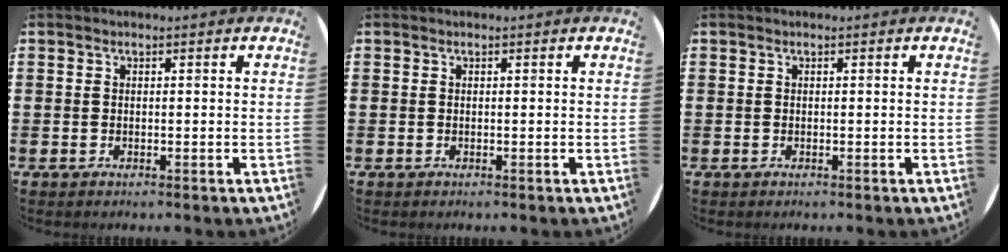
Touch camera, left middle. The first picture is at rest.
{"total": 0.0}
{"total": 0.0}